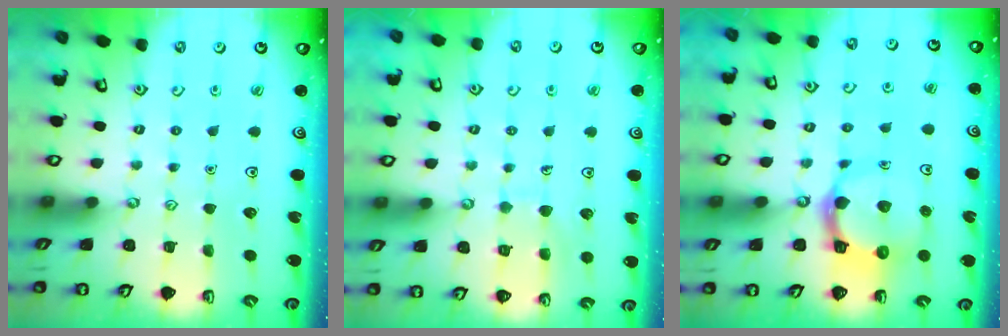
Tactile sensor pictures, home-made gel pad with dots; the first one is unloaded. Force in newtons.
{"total": 7.2, "press": 7.2, "slide": 0.5}
{"total": 9.7, "press": 9.6, "slide": 1.4}